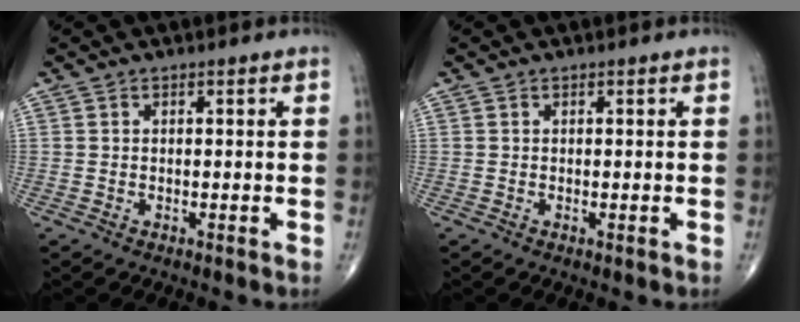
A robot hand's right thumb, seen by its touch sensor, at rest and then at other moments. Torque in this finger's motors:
{"motor_torque": [-0.44, -0.17, -0.18, -0.04, -0.01]}